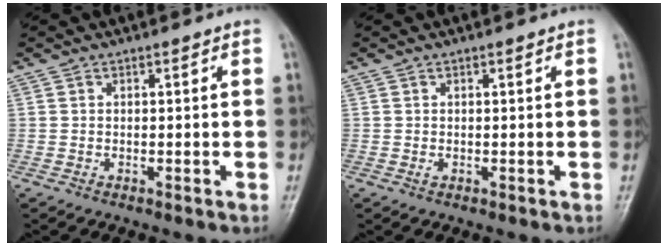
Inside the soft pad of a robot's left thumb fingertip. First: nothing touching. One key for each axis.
{"total": 0.6, "fx": 0.1, "fy": 0.3, "fz": 0.5, "tx": -0.008, "ty": 0.002, "tz": 0.005}